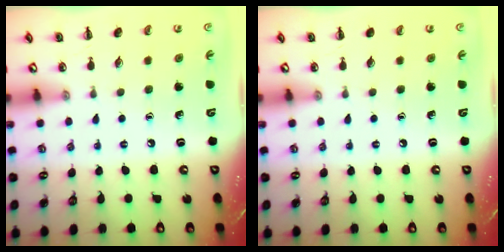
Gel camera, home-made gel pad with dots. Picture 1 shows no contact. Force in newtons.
{"total": 0.0}